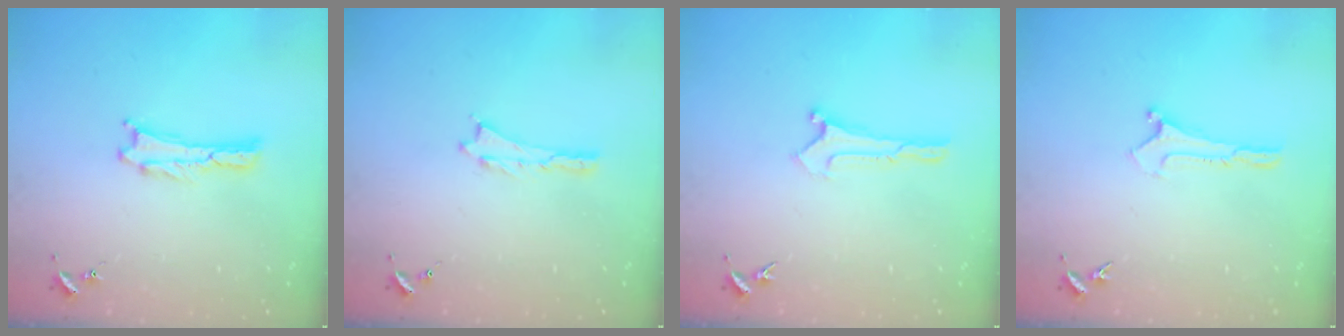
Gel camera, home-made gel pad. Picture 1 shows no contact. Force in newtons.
{"total": 0.0}
{"total": 0.0}
{"total": 0.0}